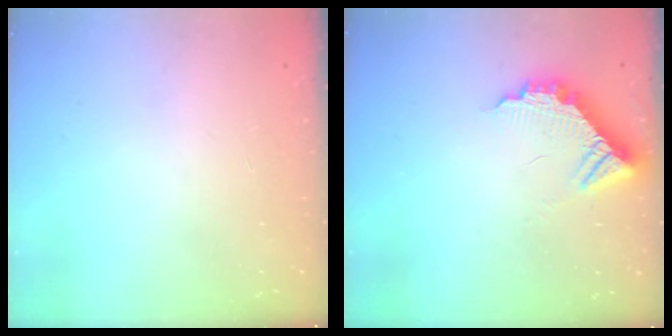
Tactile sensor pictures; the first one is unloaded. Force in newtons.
{"total": 10.2, "press": 10.2, "slide": 0.4}